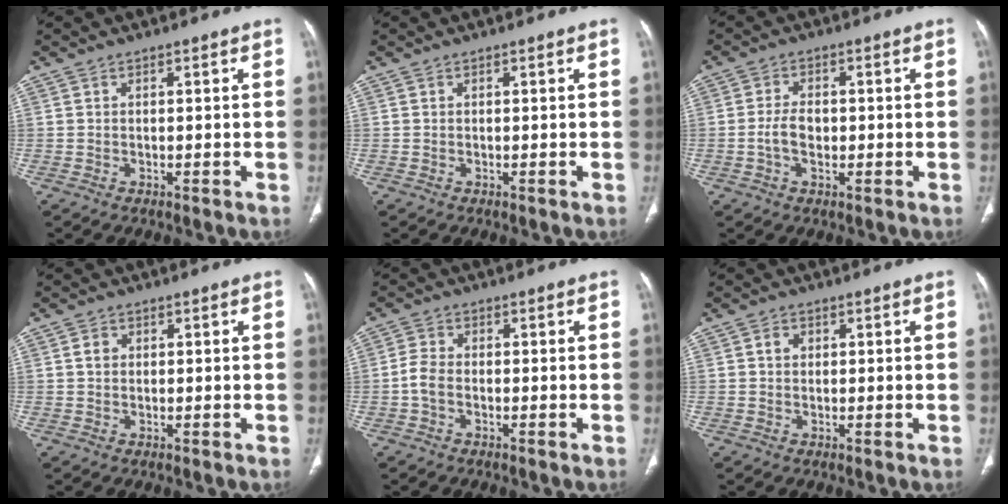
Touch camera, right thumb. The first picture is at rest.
{"total": 0.0}
{"total": 4.3, "force": [-0.7, 2.7, 3.3], "torque": [-0.063, 0.010, -0.016]}
{"total": 1.8, "force": [0.3, 1.5, 0.9], "torque": [-0.008, 0.003, 0.004]}
{"total": 3.1, "force": [-0.9, 1.9, 2.2], "torque": [-0.049, 0.011, -0.025]}
{"total": 1.8, "force": [0.3, 1.5, 0.9], "torque": [-0.006, 0.004, 0.003]}